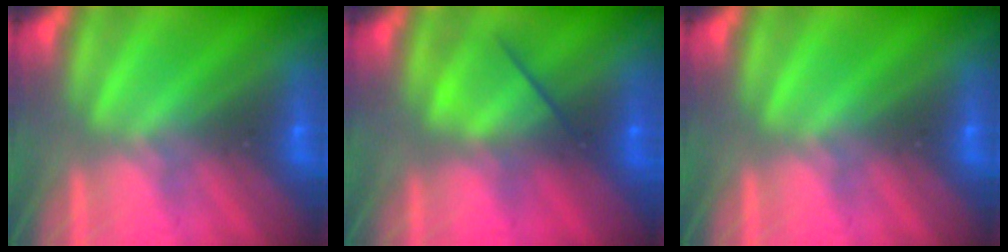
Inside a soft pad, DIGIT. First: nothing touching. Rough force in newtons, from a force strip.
{"total": 2.8}
{"total": 0.0}